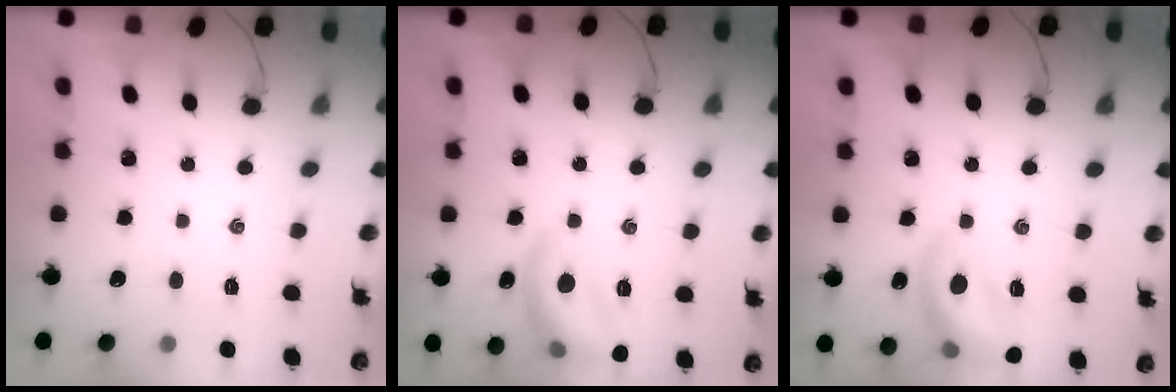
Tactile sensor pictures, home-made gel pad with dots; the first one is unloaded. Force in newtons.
{"total": 12.4, "press": 12.4, "slide": 0.8}
{"total": 14.8, "press": 14.6, "slide": 2.2}